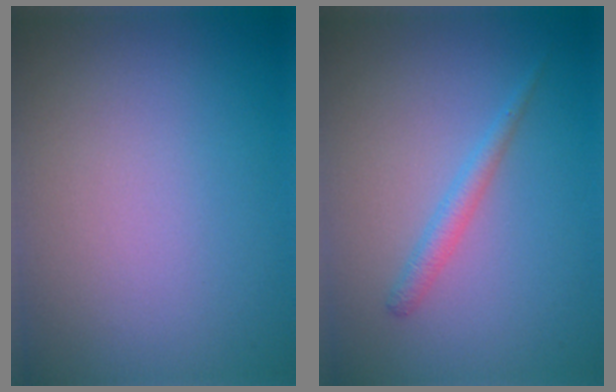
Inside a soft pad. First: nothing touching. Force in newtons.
{"total": 1.5, "press": 1.5, "slide": 0.1}